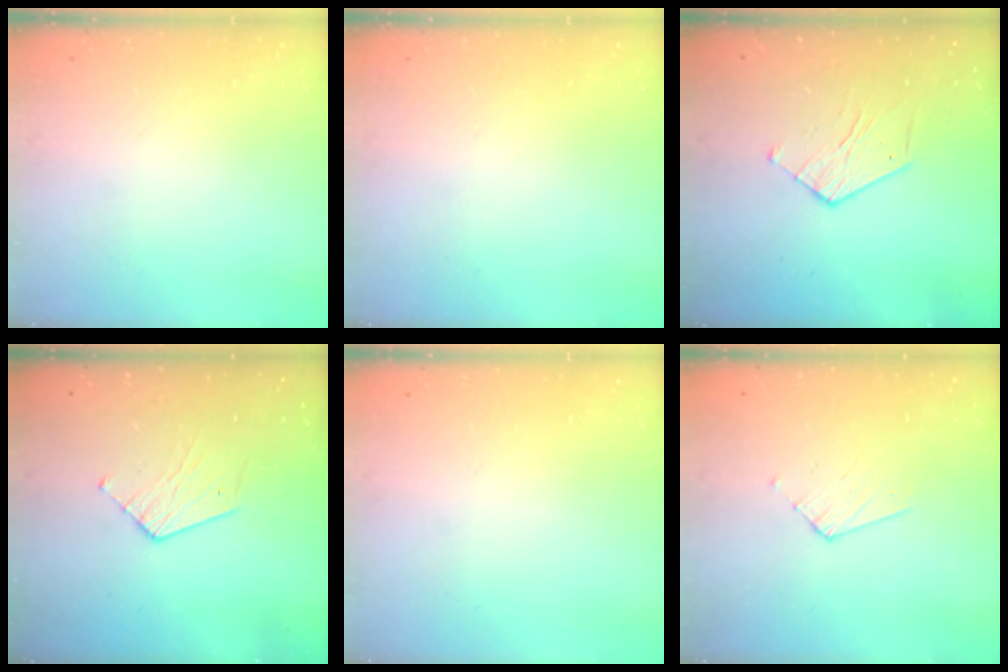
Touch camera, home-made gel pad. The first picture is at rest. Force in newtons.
{"total": 0.0}
{"total": 5.2, "press": 5.2, "slide": 0.5}
{"total": 6.1, "press": 6.1, "slide": 0.3}
{"total": 0.0}
{"total": 3.2, "press": 3.1, "slide": 0.3}